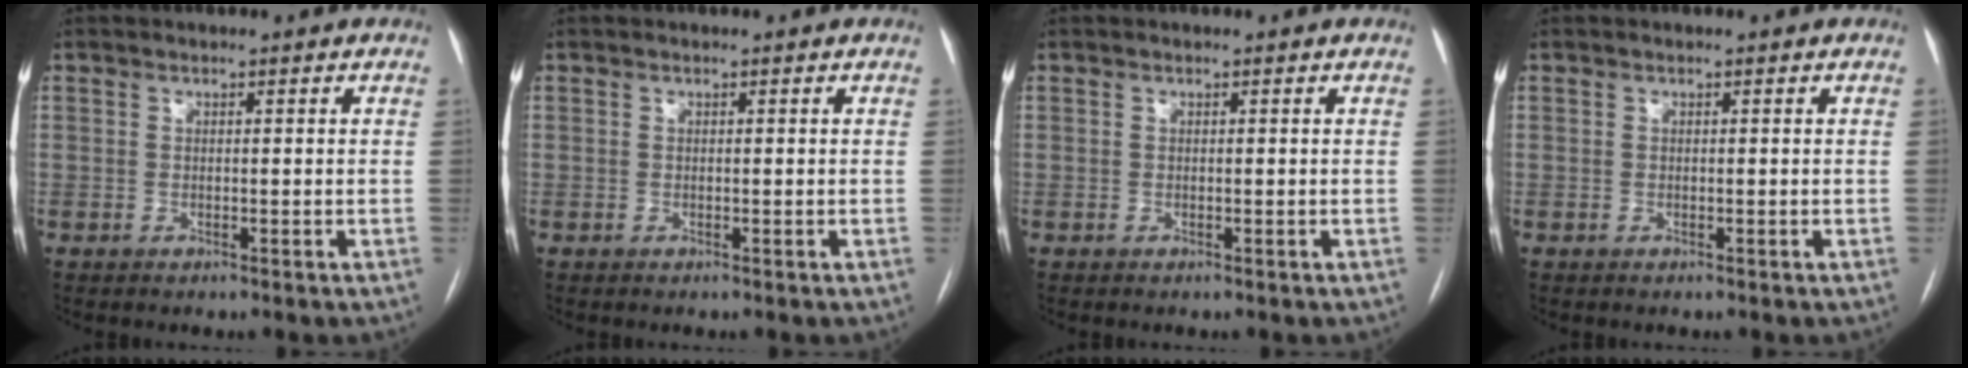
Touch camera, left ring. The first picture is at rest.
{"total": 0.0}
{"total": 0.0}
{"total": 0.0}